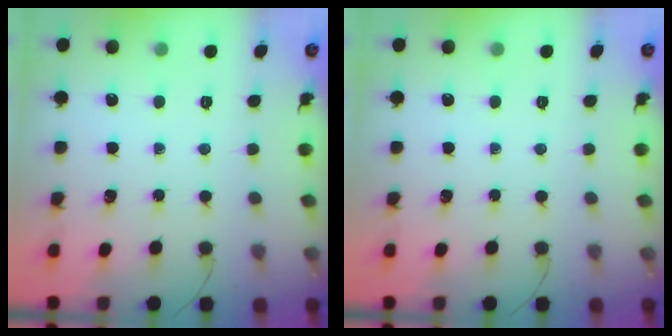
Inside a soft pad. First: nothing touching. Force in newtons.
{"total": 0.0}